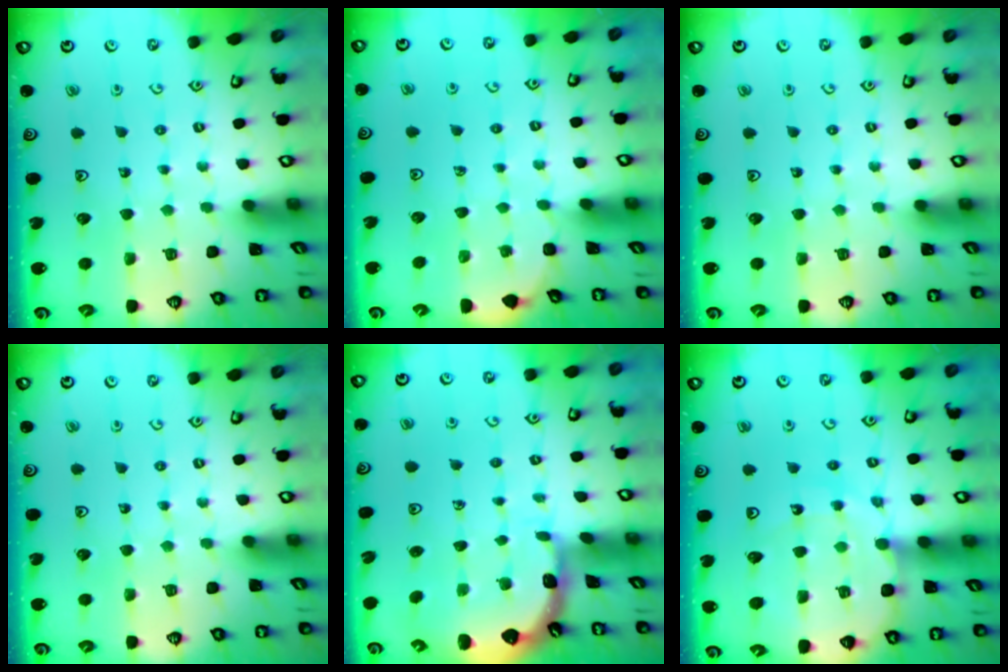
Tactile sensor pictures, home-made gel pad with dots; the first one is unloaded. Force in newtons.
{"total": 1.7, "press": 1.6, "slide": 0.1}
{"total": 0.0}
{"total": 0.0}
{"total": 1.5, "press": 1.5, "slide": 0.2}
{"total": 12.4, "press": 12.3, "slide": 1.6}